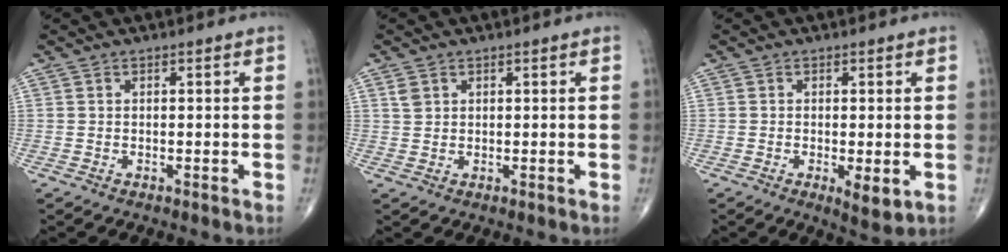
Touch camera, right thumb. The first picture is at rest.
{"total": 1.9, "force": [0.9, 1.4, 0.8], "torque": [-0.013, 0.000, 0.020]}
{"total": 4.2, "force": [-1.0, 1.3, 3.9], "torque": [-0.062, -0.015, -0.016]}